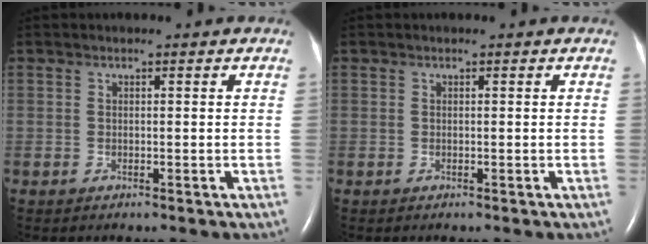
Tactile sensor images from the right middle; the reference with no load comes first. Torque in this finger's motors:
{"motor_torque": [0.00, 0.00, 0.00, 0.00]}